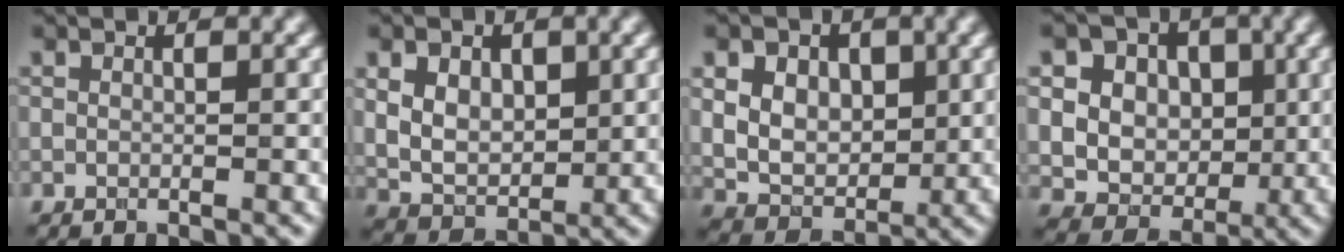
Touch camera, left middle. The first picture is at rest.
{"total": 4.9, "force": [1.3, 3.4, 3.4], "torque": [-0.061, -0.004, 0.025]}
{"total": 8.1, "force": [2.7, 6.1, 4.7], "torque": [-0.084, 0.020, 0.039]}
{"total": 11.6, "force": [3.6, 9.8, 5.0], "torque": [-0.105, 0.017, 0.061]}